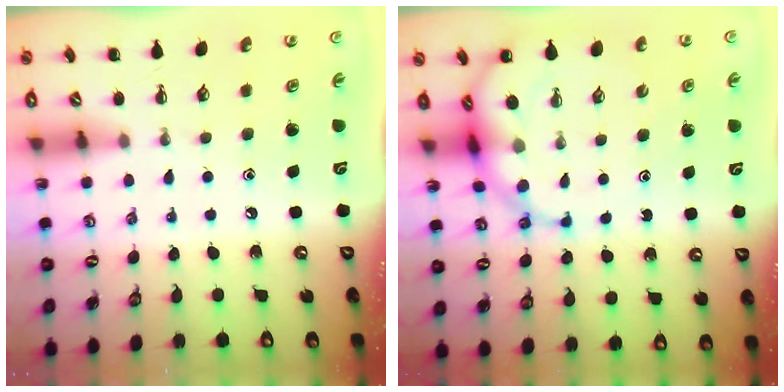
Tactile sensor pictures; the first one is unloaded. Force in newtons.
{"total": 9.4, "press": 9.0, "slide": 2.7}